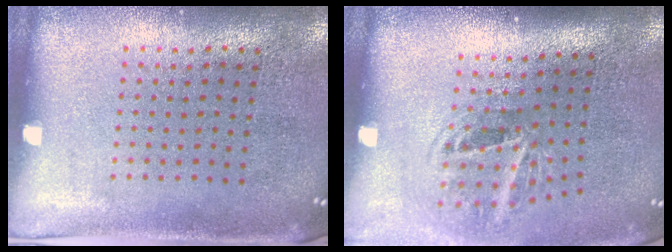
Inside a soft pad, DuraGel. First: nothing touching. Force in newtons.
{"total": 2.0, "press": 1.2, "slide": 1.5}